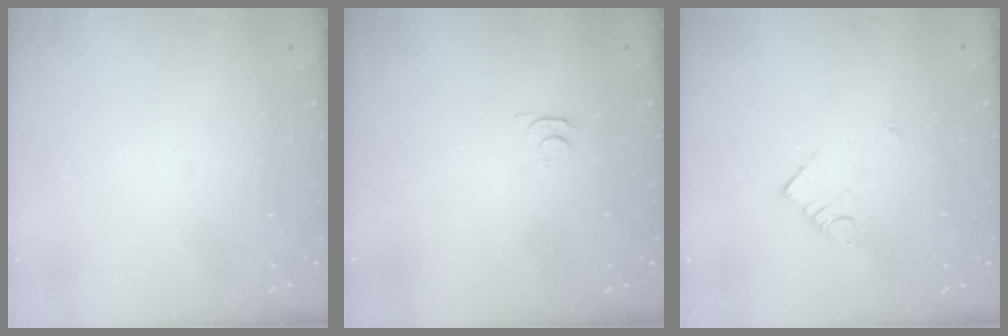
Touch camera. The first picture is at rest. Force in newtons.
{"total": 3.4, "press": 3.4, "slide": 0.5}
{"total": 5.2, "press": 5.2, "slide": 0.2}